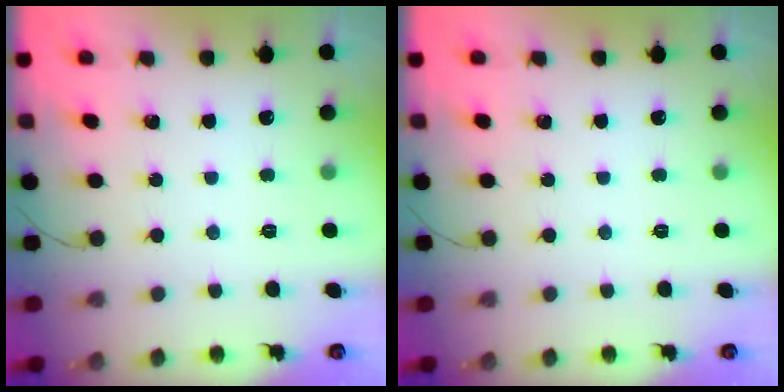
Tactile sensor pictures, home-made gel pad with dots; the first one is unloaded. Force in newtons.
{"total": 0.0}